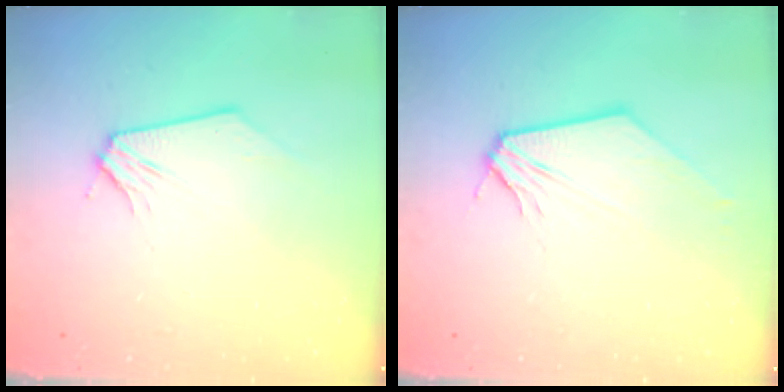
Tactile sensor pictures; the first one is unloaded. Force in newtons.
{"total": 1.9, "press": 1.9, "slide": 0.2}